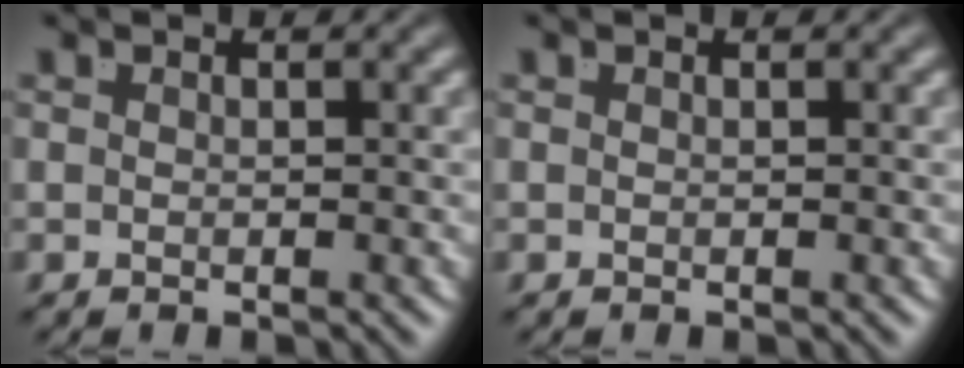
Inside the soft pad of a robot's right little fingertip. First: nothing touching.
{"total": 0.0}